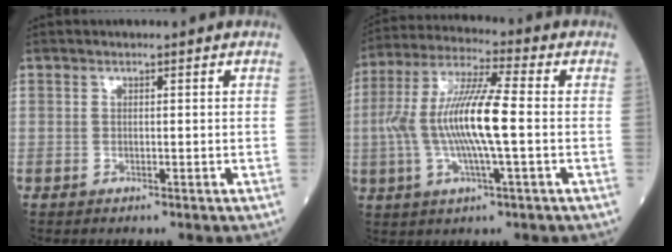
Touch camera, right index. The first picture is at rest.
{"total": 13.3, "force": [-1.1, 1.2, 13.2], "torque": [-0.267, 0.007, -0.026]}